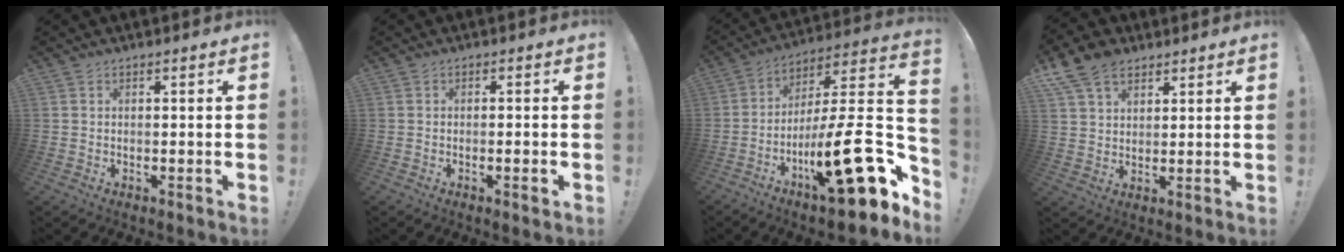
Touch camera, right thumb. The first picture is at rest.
{"total": 2.0, "force": [-0.7, 0.0, 1.9], "torque": [-0.033, 0.000, -0.011]}
{"total": 25.6, "force": [-9.0, 8.2, 22.6], "torque": [-0.339, 0.048, -0.138]}
{"total": 10.3, "force": [6.5, 6.6, 4.5], "torque": [-0.077, -0.026, 0.128]}